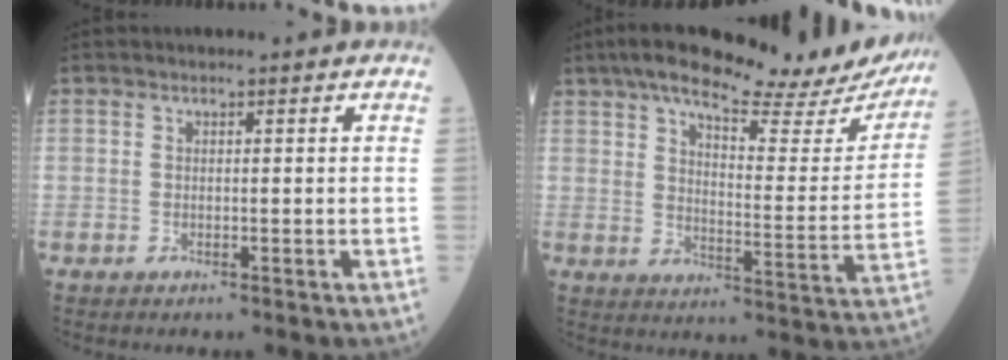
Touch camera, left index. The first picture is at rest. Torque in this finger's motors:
{"motor_torque": [1.05, -1.09, 0.45, 0.16]}